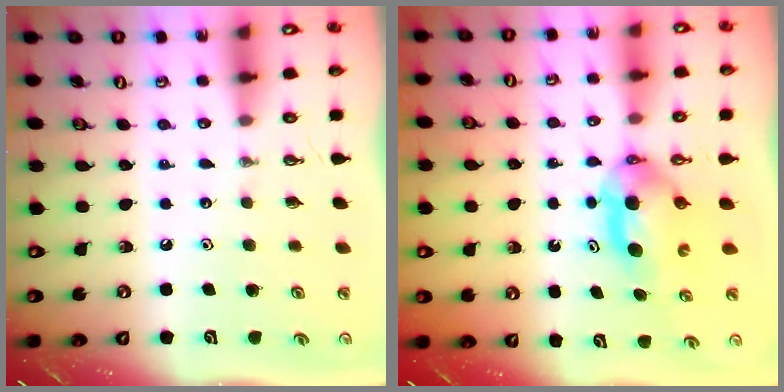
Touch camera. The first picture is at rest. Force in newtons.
{"total": 6.5, "press": 5.8, "slide": 3.0}